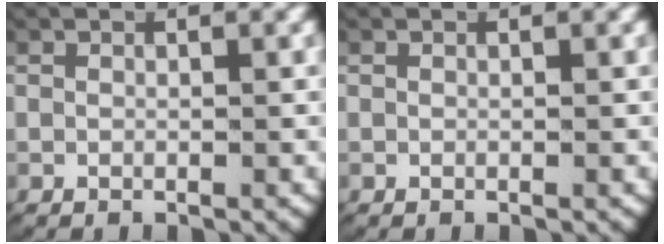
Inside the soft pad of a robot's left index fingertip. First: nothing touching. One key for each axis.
{"total": 0.0}